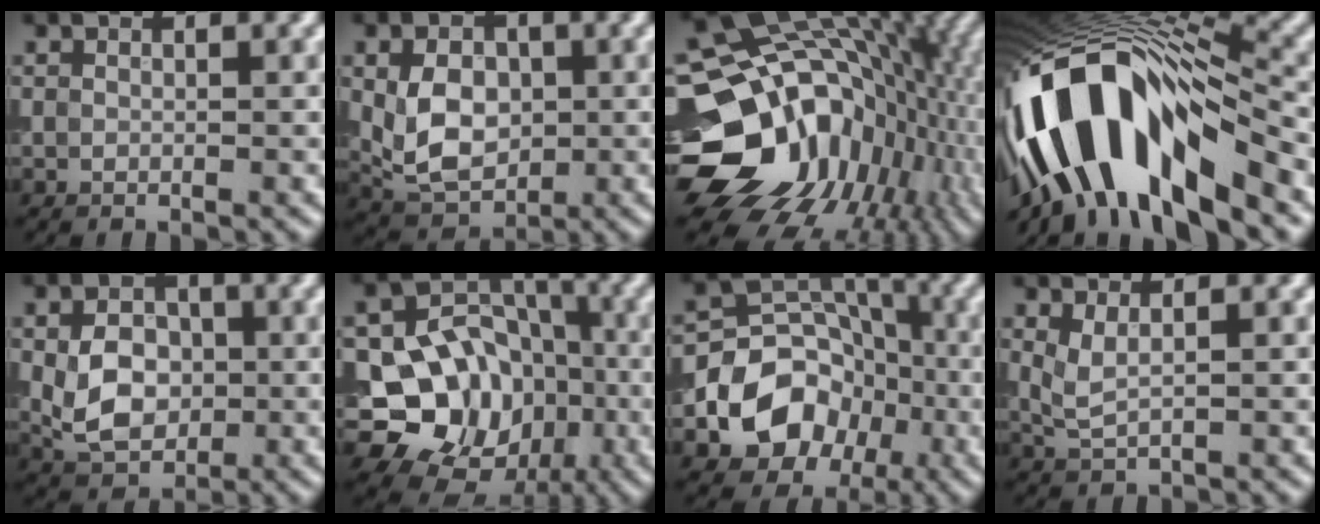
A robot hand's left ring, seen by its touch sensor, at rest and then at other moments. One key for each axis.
{"total": 5.5, "fx": 0.1, "fy": 3.9, "fz": 3.8, "tx": -0.072, "ty": -0.003, "tz": 0.004}
{"total": 19.0, "fx": -3.8, "fy": 15.1, "fz": 10.9, "tx": -0.186, "ty": -0.015, "tz": -0.039}
{"total": 14.5, "fx": -5.2, "fy": 5.9, "fz": 12.1, "tx": -0.209, "ty": 0.018, "tz": -0.092}
{"total": 5.4, "fx": -0.4, "fy": 4.0, "fz": 3.6, "tx": -0.071, "ty": -0.003, "tz": -0.008}
{"total": 11.1, "fx": -2.8, "fy": 9.4, "fz": 5.3, "tx": -0.094, "ty": -0.005, "tz": -0.058}
{"total": 8.8, "fx": -2.7, "fy": 7.1, "fz": 4.5, "tx": -0.061, "ty": -0.001, "tz": -0.055}
{"total": 1.8, "fx": 0.6, "fy": 0.7, "fz": 1.6, "tx": -0.038, "ty": -0.002, "tz": 0.017}